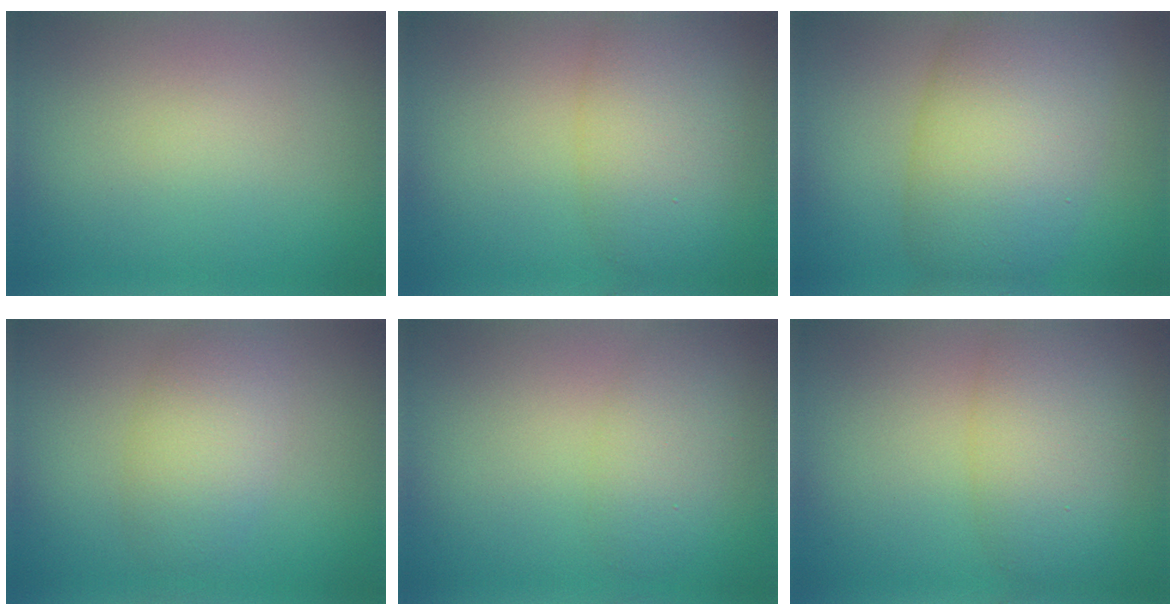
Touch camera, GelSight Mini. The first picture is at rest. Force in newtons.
{"total": 5.7, "press": 5.7, "slide": 0.5}
{"total": 9.7, "press": 9.7, "slide": 0.5}
{"total": 4.0, "press": 4.0, "slide": 0.2}
{"total": 3.0, "press": 3.0, "slide": 0.1}
{"total": 5.7, "press": 5.7, "slide": 0.5}